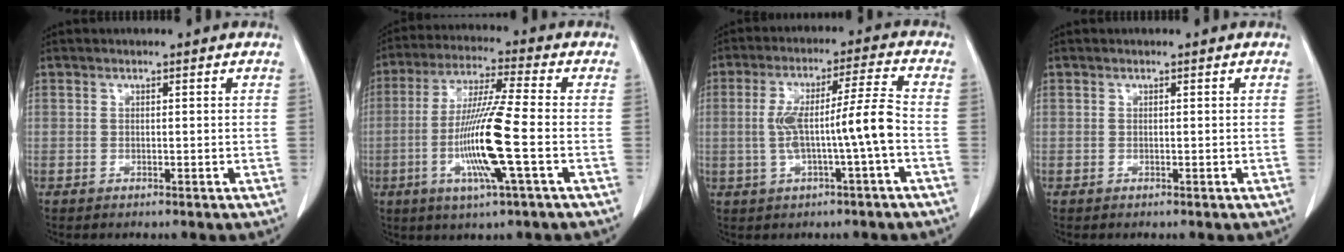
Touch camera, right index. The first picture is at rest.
{"total": 12.8, "force": [-3.1, -0.5, 12.4], "torque": [-0.250, -0.014, -0.063]}
{"total": 9.2, "force": [-1.4, -0.3, 9.0], "torque": [-0.170, 0.022, -0.020]}
{"total": 0.0}